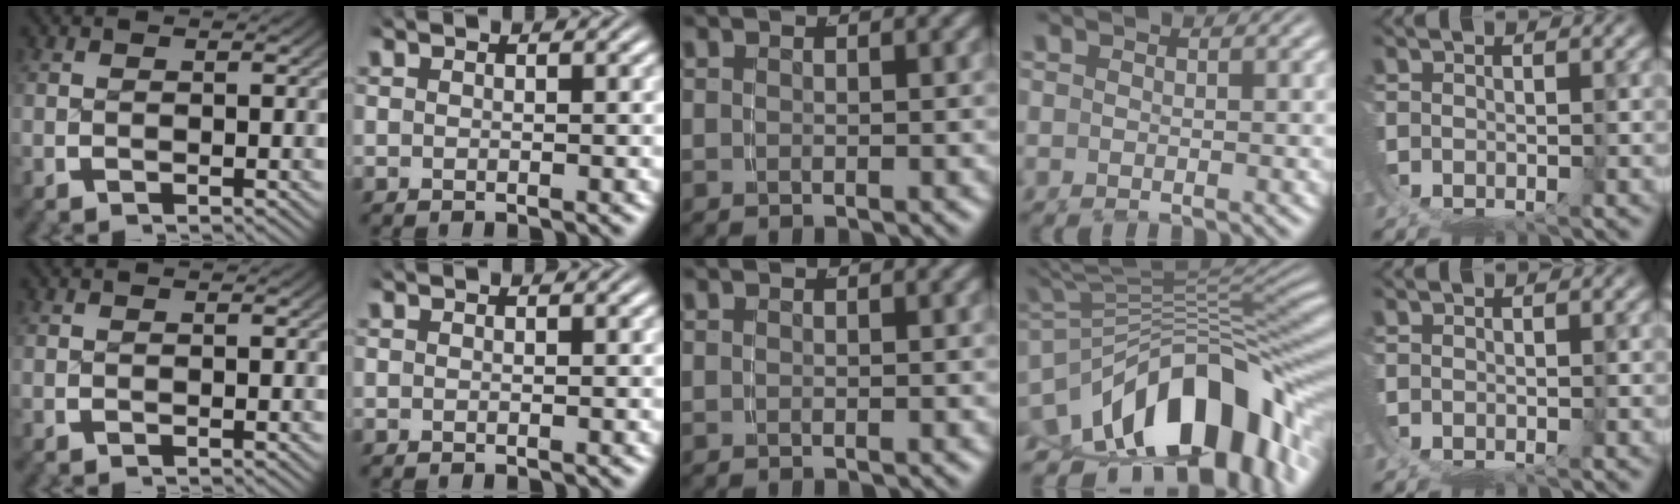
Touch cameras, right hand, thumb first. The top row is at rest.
{"ring": {"total": 18.2, "force": [-6.7, 10.4, 13.3], "torque": [-0.202, -0.043, -0.078]}}